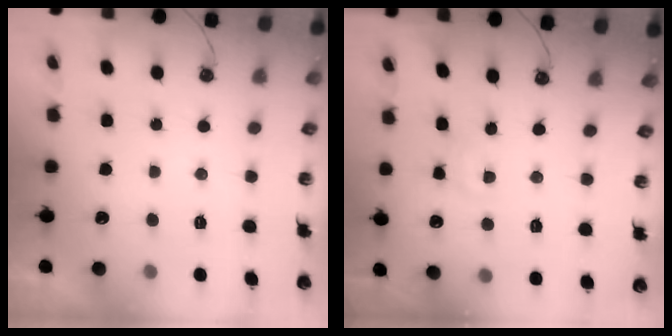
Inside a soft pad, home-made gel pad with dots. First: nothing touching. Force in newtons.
{"total": 2.6, "press": 2.6, "slide": 0.4}